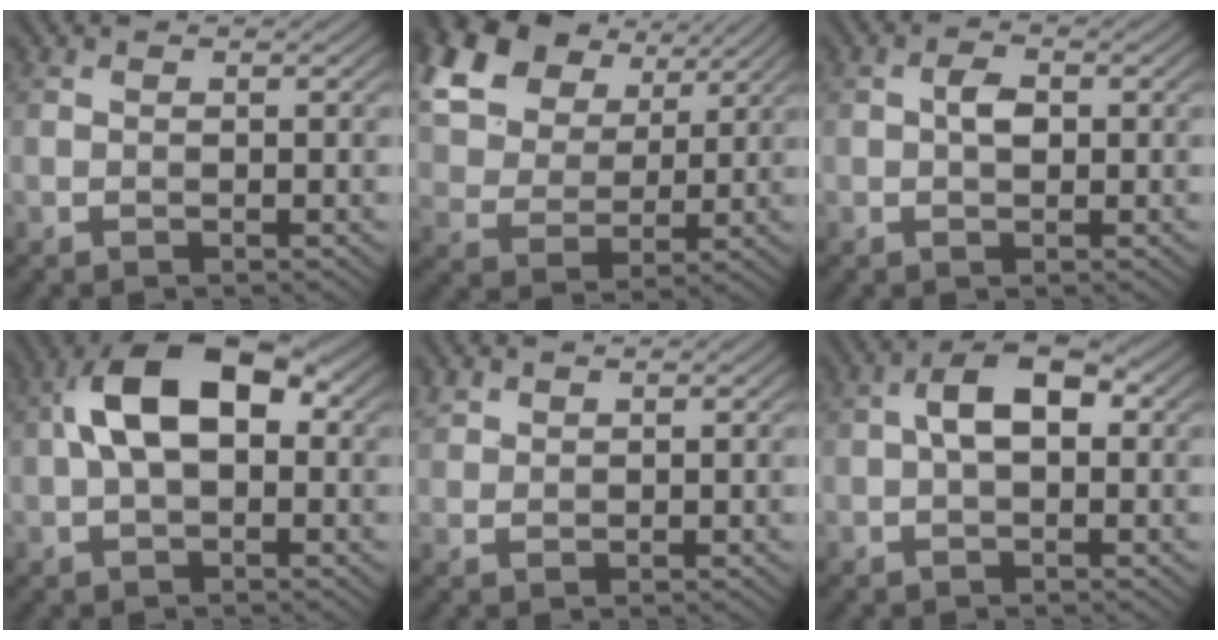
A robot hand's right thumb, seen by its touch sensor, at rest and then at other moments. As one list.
[{"total": 18.2, "force": [9.9, 11.9, 9.6], "torque": [-0.267, 0.040, 0.217]}, {"total": 2.2, "force": [0.0, 1.2, 1.8], "torque": [-0.036, 0.006, -0.002]}, {"total": 10.4, "force": [1.2, 5.7, 8.7], "torque": [-0.168, 0.023, 0.011]}, {"total": 1.6, "force": [1.4, 0.7, 0.5], "torque": [-0.014, 0.004, 0.035]}, {"total": 5.1, "force": [0.4, 2.6, 4.3], "torque": [-0.072, 0.011, -0.001]}]